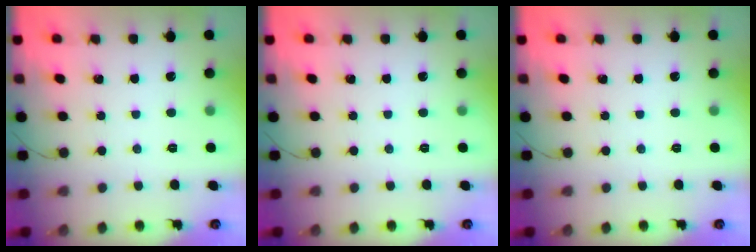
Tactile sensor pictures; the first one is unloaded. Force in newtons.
{"total": 0.0}
{"total": 0.0}